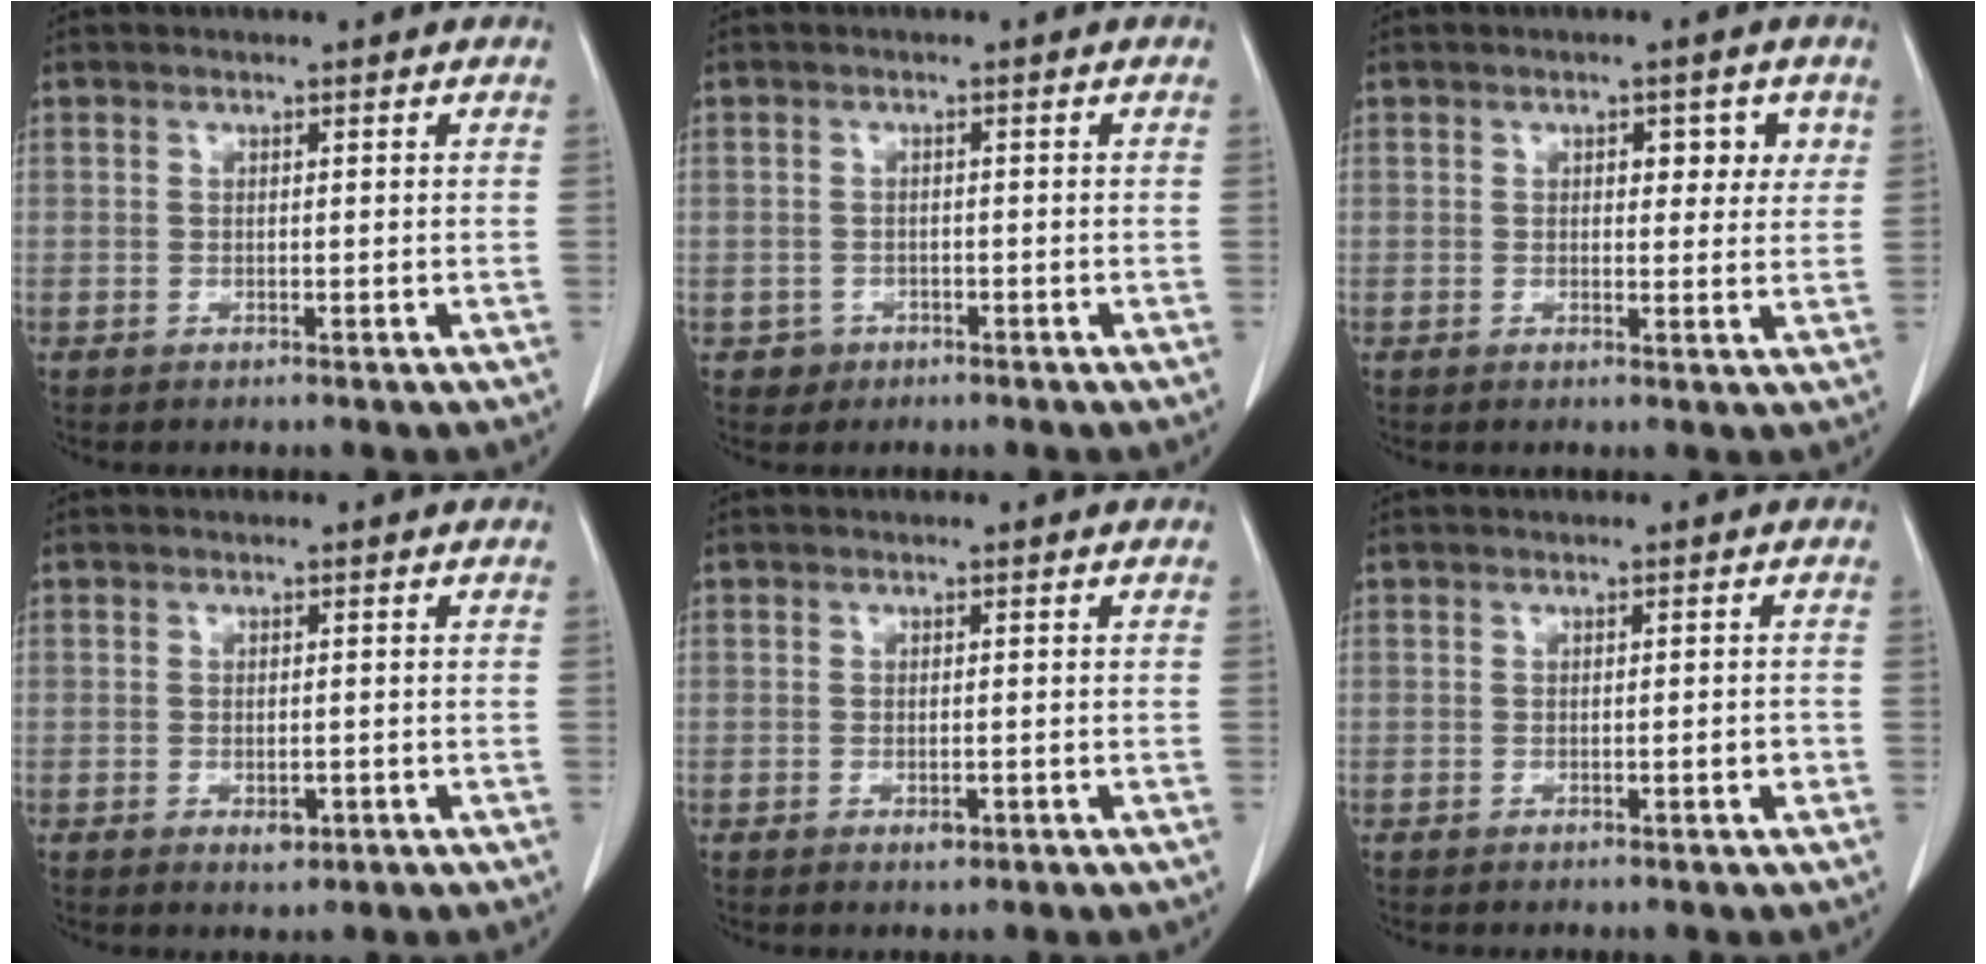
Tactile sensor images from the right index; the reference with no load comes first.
{"total": 2.0, "force": [-1.0, 1.8, -0.1], "torque": [0.006, 0.010, -0.015]}
{"total": 4.0, "force": [1.6, 2.0, 3.1], "torque": [-0.029, 0.003, 0.017]}
{"total": 1.9, "force": [-0.8, 1.0, 1.5], "torque": [-0.023, -0.001, -0.006]}
{"total": 1.3, "force": [-0.6, 0.5, 1.0], "torque": [-0.019, -0.002, -0.005]}
{"total": 1.2, "force": [-0.4, 0.3, 1.1], "torque": [-0.013, 0.001, -0.006]}